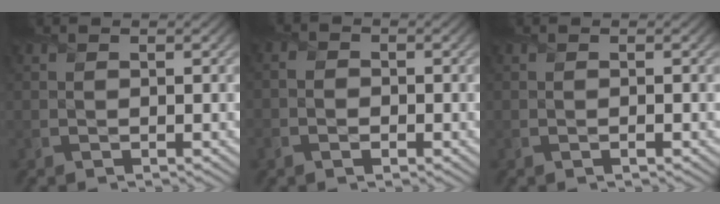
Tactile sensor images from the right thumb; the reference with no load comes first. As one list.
[{"total": 2.1, "force": [-0.9, 1.4, 1.2], "torque": [-0.018, -0.001, -0.022]}, {"total": 0.6, "force": [-0.2, 0.1, 0.5], "torque": [-0.010, -0.002, -0.004]}]